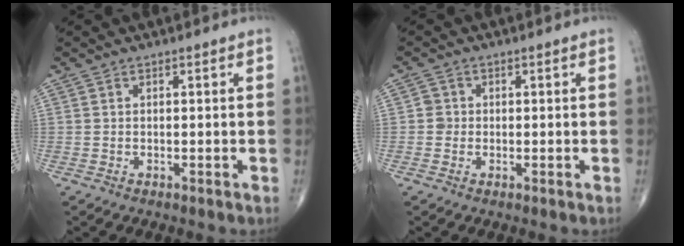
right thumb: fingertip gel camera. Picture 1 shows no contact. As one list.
[{"total": 1.7, "force": [-0.2, 1.6, 0.3], "torque": [0.007, 0.006, -0.006]}]